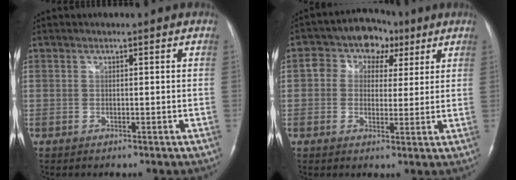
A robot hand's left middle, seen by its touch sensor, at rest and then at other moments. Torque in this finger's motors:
{"motor_torque": [0.43, -0.29, 0.04, 0.03]}